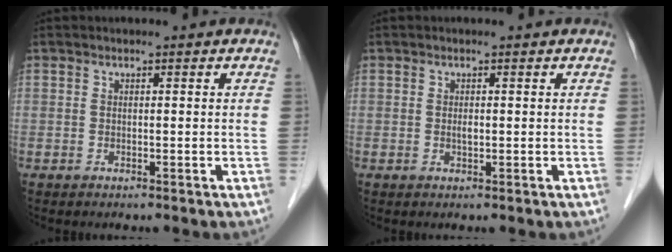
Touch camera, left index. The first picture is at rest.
{"total": 0.8, "force": [0.0, 0.3, 0.8], "torque": [-0.015, -0.001, 0.001]}